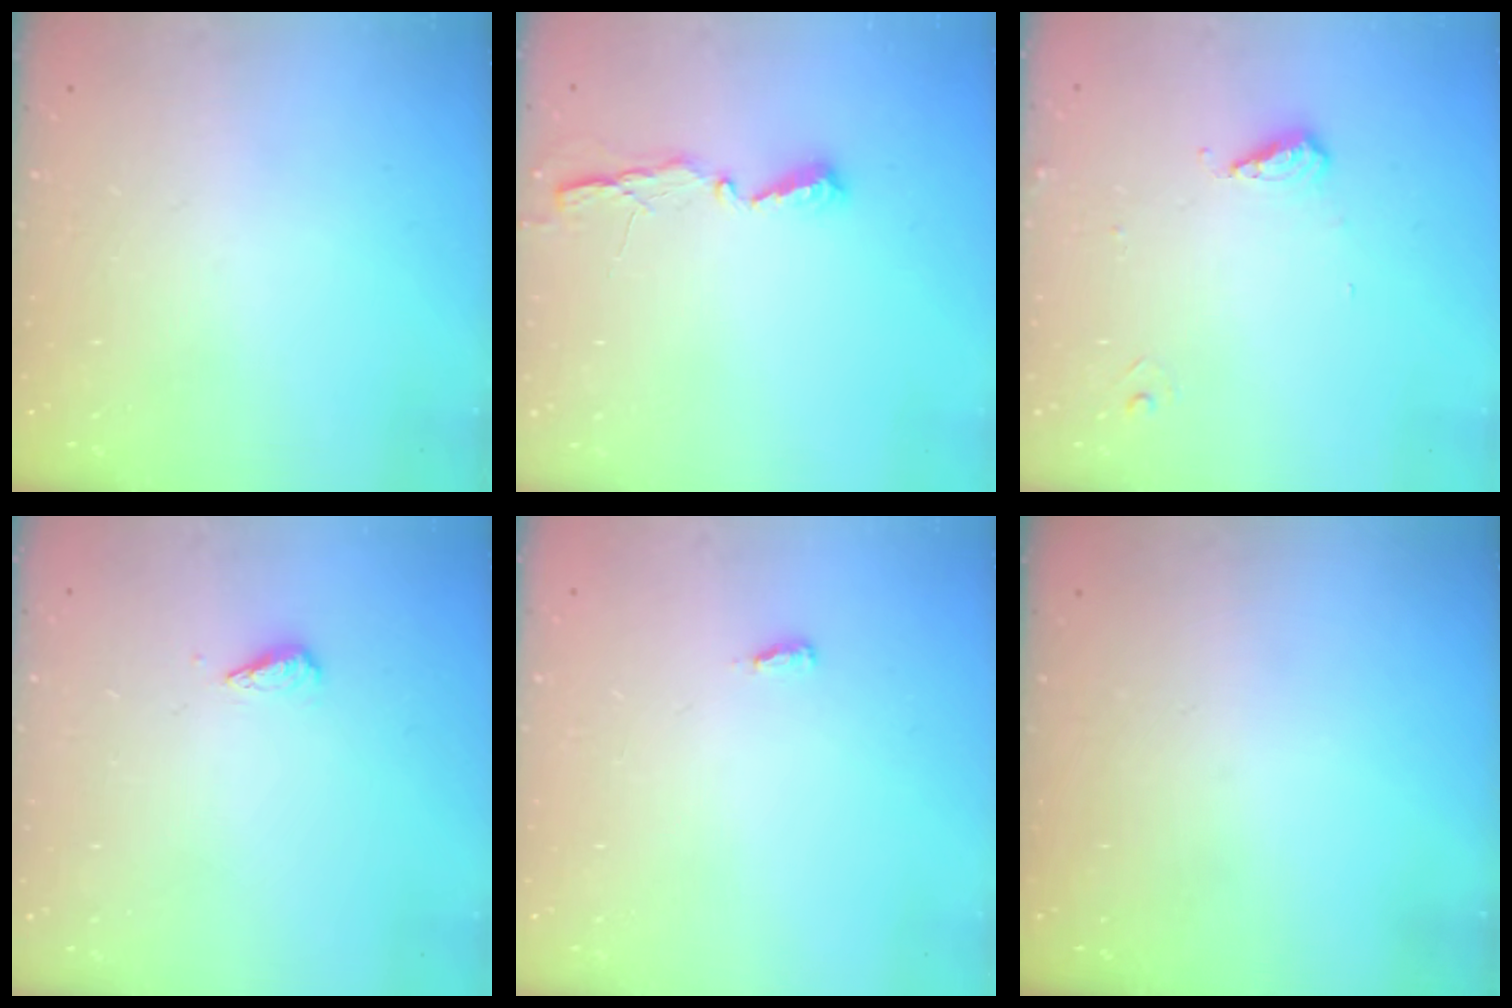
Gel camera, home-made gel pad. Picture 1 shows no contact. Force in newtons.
{"total": 4.5, "press": 4.5, "slide": 0.4}
{"total": 5.0, "press": 4.9, "slide": 0.6}
{"total": 3.0, "press": 2.9, "slide": 0.6}
{"total": 2.6, "press": 2.4, "slide": 1.0}
{"total": 0.0}